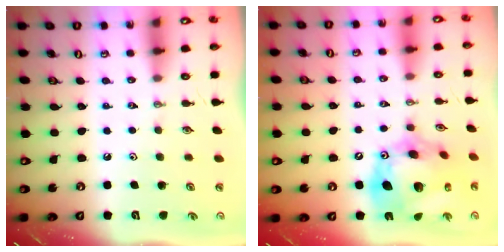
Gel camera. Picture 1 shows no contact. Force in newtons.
{"total": 21.6, "press": 21.5, "slide": 2.3}